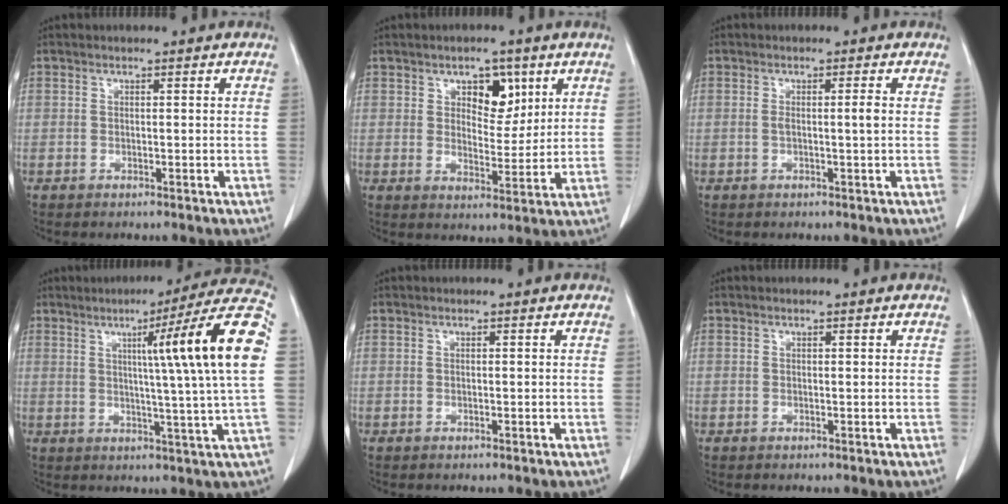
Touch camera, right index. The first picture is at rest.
{"total": 6.1, "force": [3.0, 3.4, 4.0], "torque": [-0.054, 0.005, 0.048]}
{"total": 1.8, "force": [0.0, -0.1, 1.8], "torque": [-0.034, 0.000, 0.001]}
{"total": 16.5, "force": [3.0, -2.3, 16.1], "torque": [-0.217, 0.007, 0.034]}
{"total": 0.0}
{"total": 0.0}